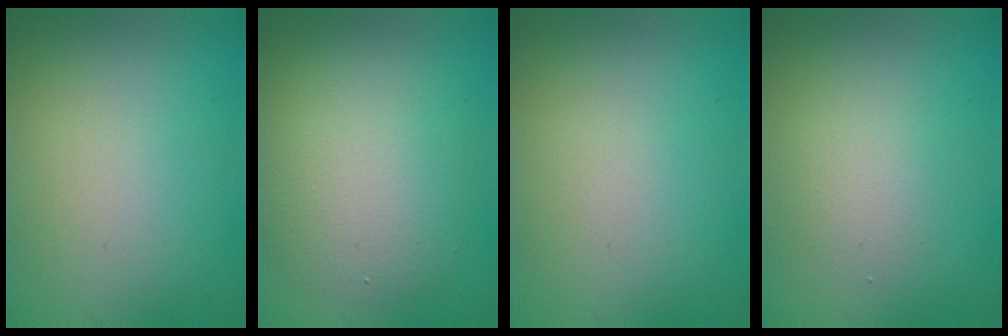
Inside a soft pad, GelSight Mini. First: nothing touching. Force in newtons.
{"total": 6.1, "press": 6.1, "slide": 0.3}
{"total": 0.0}
{"total": 1.9, "press": 1.9, "slide": 0.1}